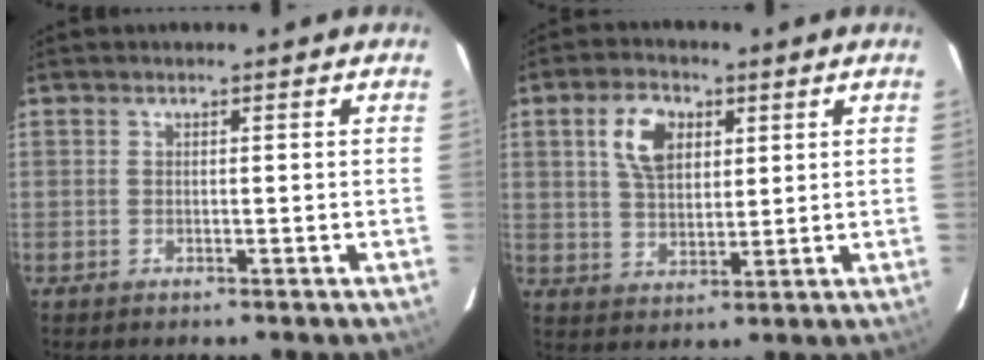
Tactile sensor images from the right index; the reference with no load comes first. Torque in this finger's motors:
{"motor_torque": [0.25, 0.06, 0.20, 0.06]}